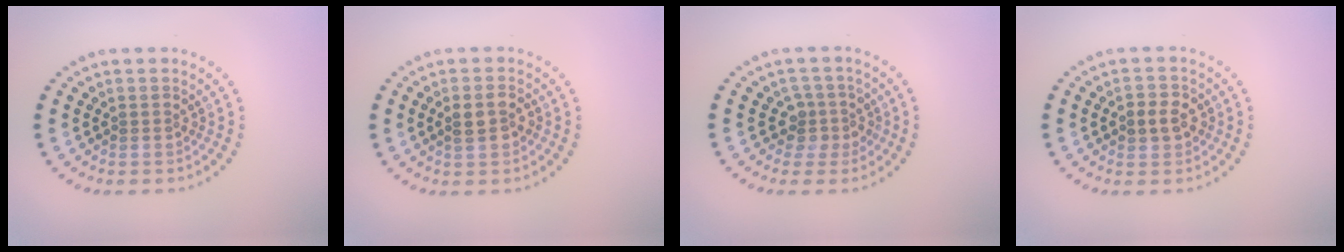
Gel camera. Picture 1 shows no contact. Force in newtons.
{"total": 2.4, "press": 2.4, "slide": 0.4}
{"total": 2.5, "press": 2.0, "slide": 1.6}
{"total": 2.5, "press": 2.4, "slide": 0.3}